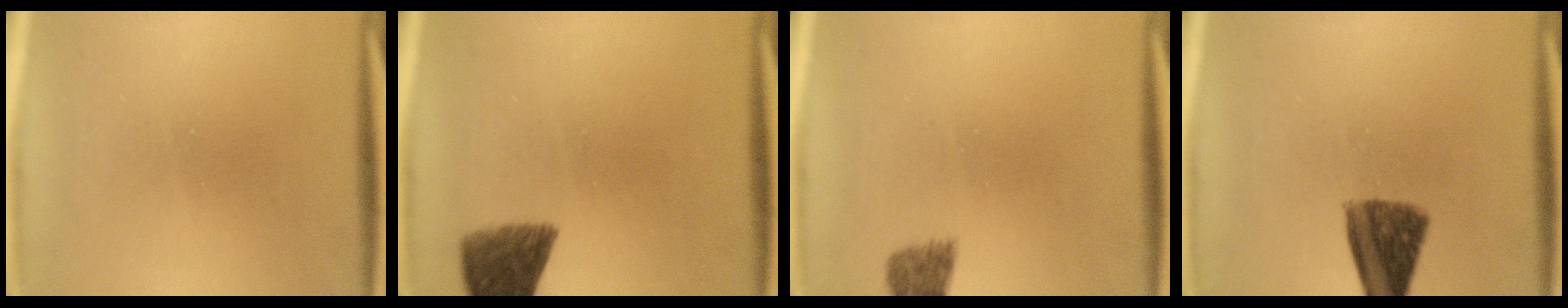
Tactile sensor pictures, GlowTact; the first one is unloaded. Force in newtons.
{"total": 7.4}
{"total": 1.9}
{"total": 8.2}